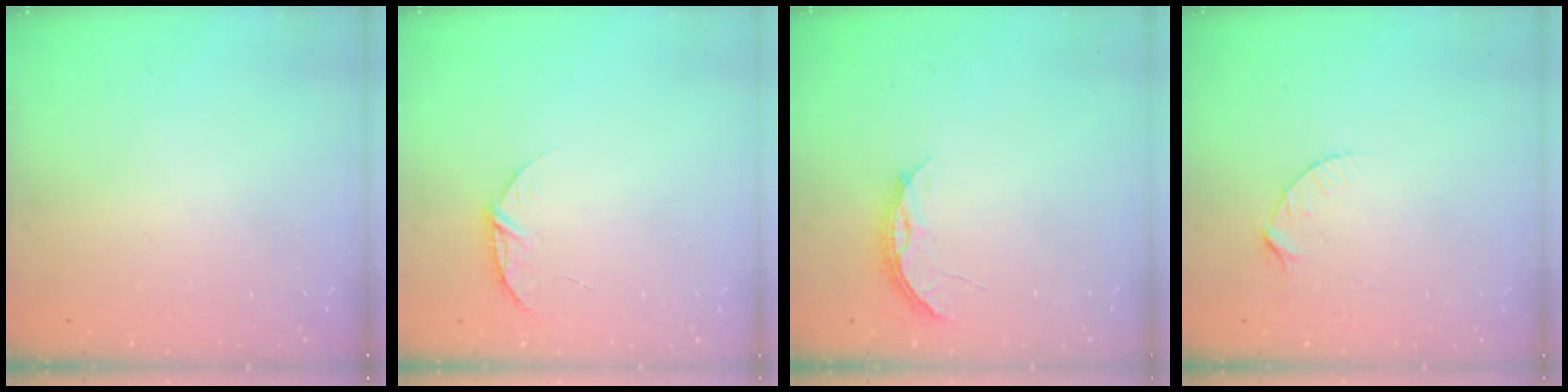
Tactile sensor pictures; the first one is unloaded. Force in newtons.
{"total": 6.1, "press": 6.1, "slide": 0.7}
{"total": 4.4, "press": 4.4, "slide": 0.4}
{"total": 5.5, "press": 5.4, "slide": 0.6}